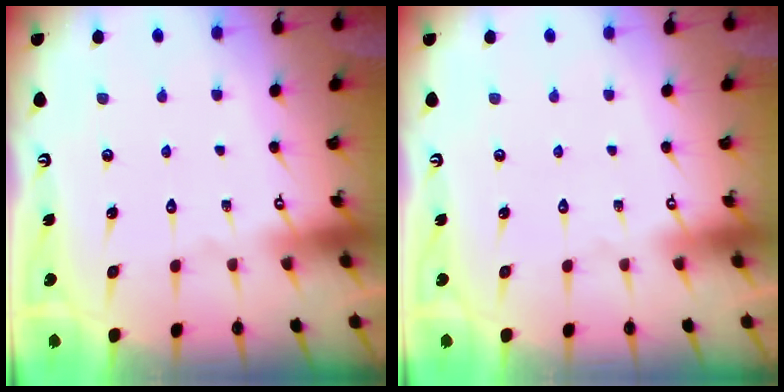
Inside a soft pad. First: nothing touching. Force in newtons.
{"total": 0.0}